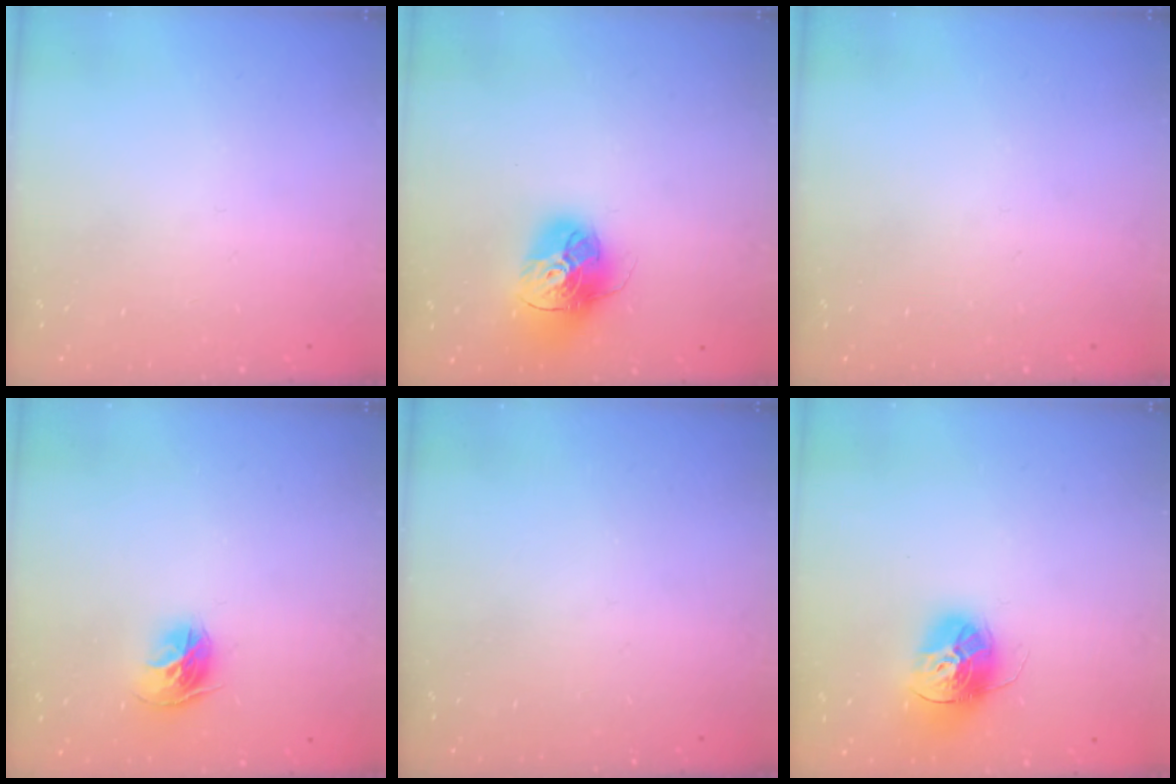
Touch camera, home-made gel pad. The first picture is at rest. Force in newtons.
{"total": 16.0, "press": 16.0, "slide": 1.7}
{"total": 0.0}
{"total": 9.9, "press": 9.8, "slide": 1.0}
{"total": 0.0}
{"total": 14.6, "press": 14.5, "slide": 1.3}